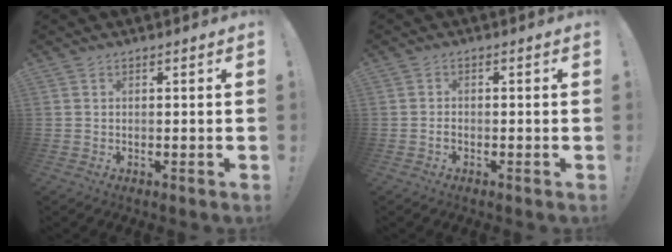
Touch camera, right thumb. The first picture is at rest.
{"total": 1.0, "force": [-0.6, 0.4, 0.7], "torque": [-0.012, 0.003, -0.010]}